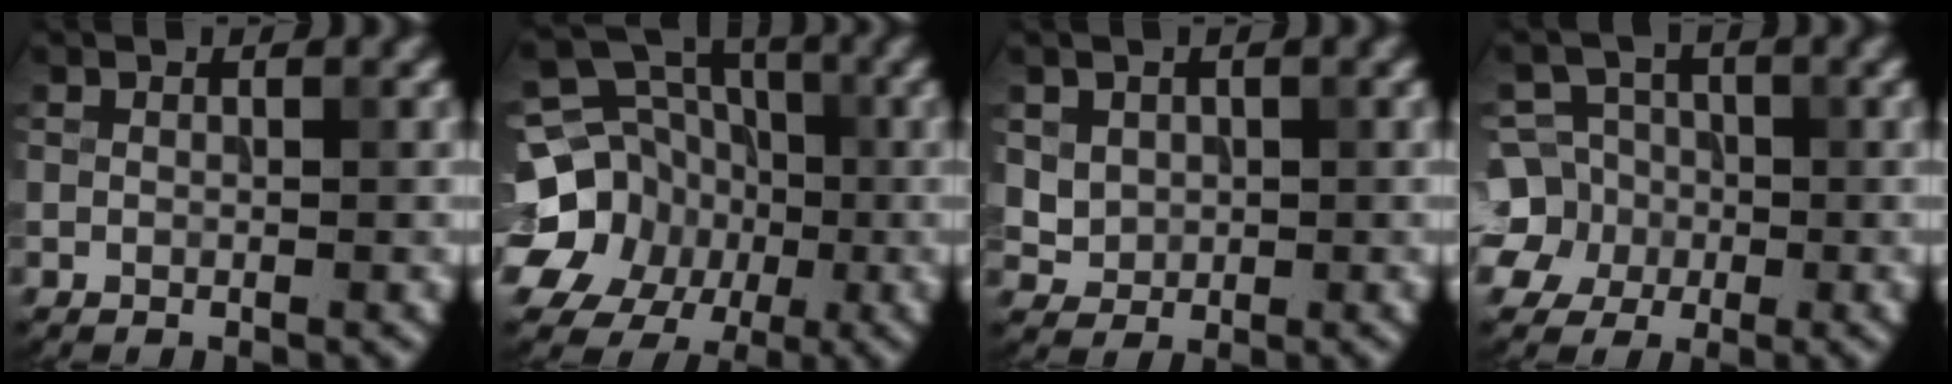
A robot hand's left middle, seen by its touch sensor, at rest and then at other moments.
{"total": 13.6, "force": [-3.7, 12.2, 4.9], "torque": [-0.113, 0.004, -0.079]}
{"total": 2.0, "force": [0.4, 1.8, 0.7], "torque": [-0.013, -0.007, 0.016]}
{"total": 6.5, "force": [-1.5, 6.1, 1.6], "torque": [-0.026, 0.017, -0.055]}